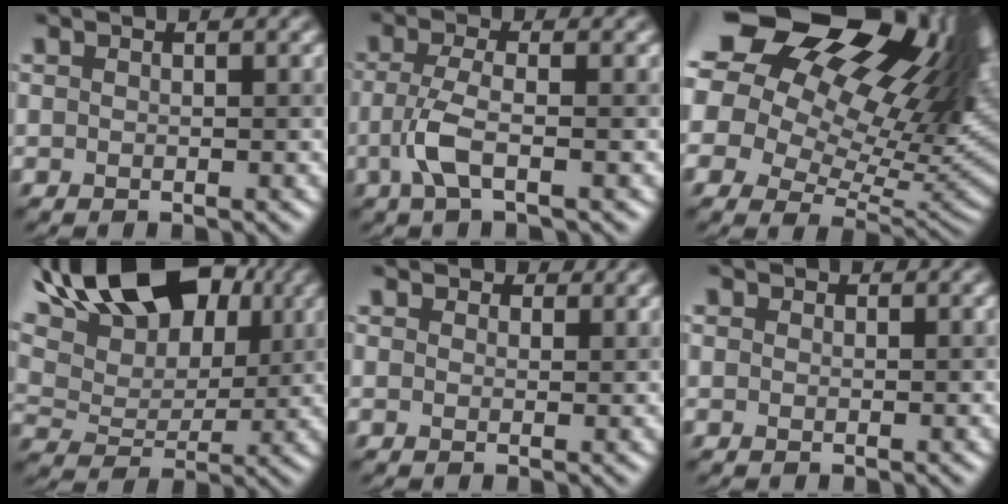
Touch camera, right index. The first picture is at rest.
{"total": 3.3, "force": [-1.0, 0.8, 3.0], "torque": [-0.072, 0.001, -0.026]}
{"total": 21.1, "force": [10.6, 10.4, 14.9], "torque": [-0.220, 0.055, 0.164]}
{"total": 16.7, "force": [9.2, 9.2, 10.6], "torque": [-0.195, 0.064, 0.130]}
{"total": 1.5, "force": [1.1, 1.0, 0.4], "torque": [-0.007, -0.001, 0.007]}
{"total": 0.6, "force": [0.4, 0.5, 0.1], "torque": [0.002, -0.001, -0.003]}